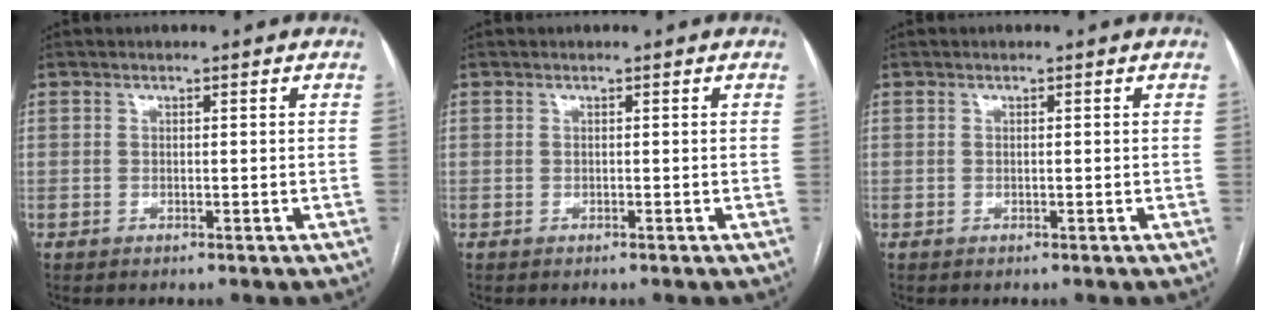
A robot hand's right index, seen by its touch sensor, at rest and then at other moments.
{"total": 0.0}
{"total": 0.0}